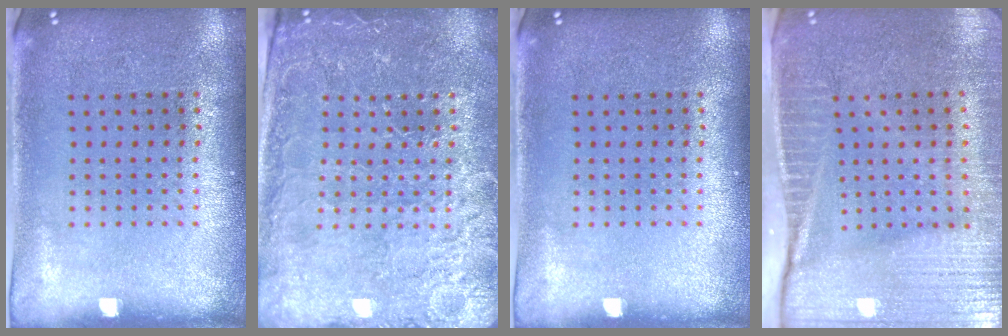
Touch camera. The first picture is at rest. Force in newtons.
{"total": 3.5, "press": 3.4, "slide": 0.8}
{"total": 0.0}
{"total": 4.2, "press": 3.7, "slide": 2.0}